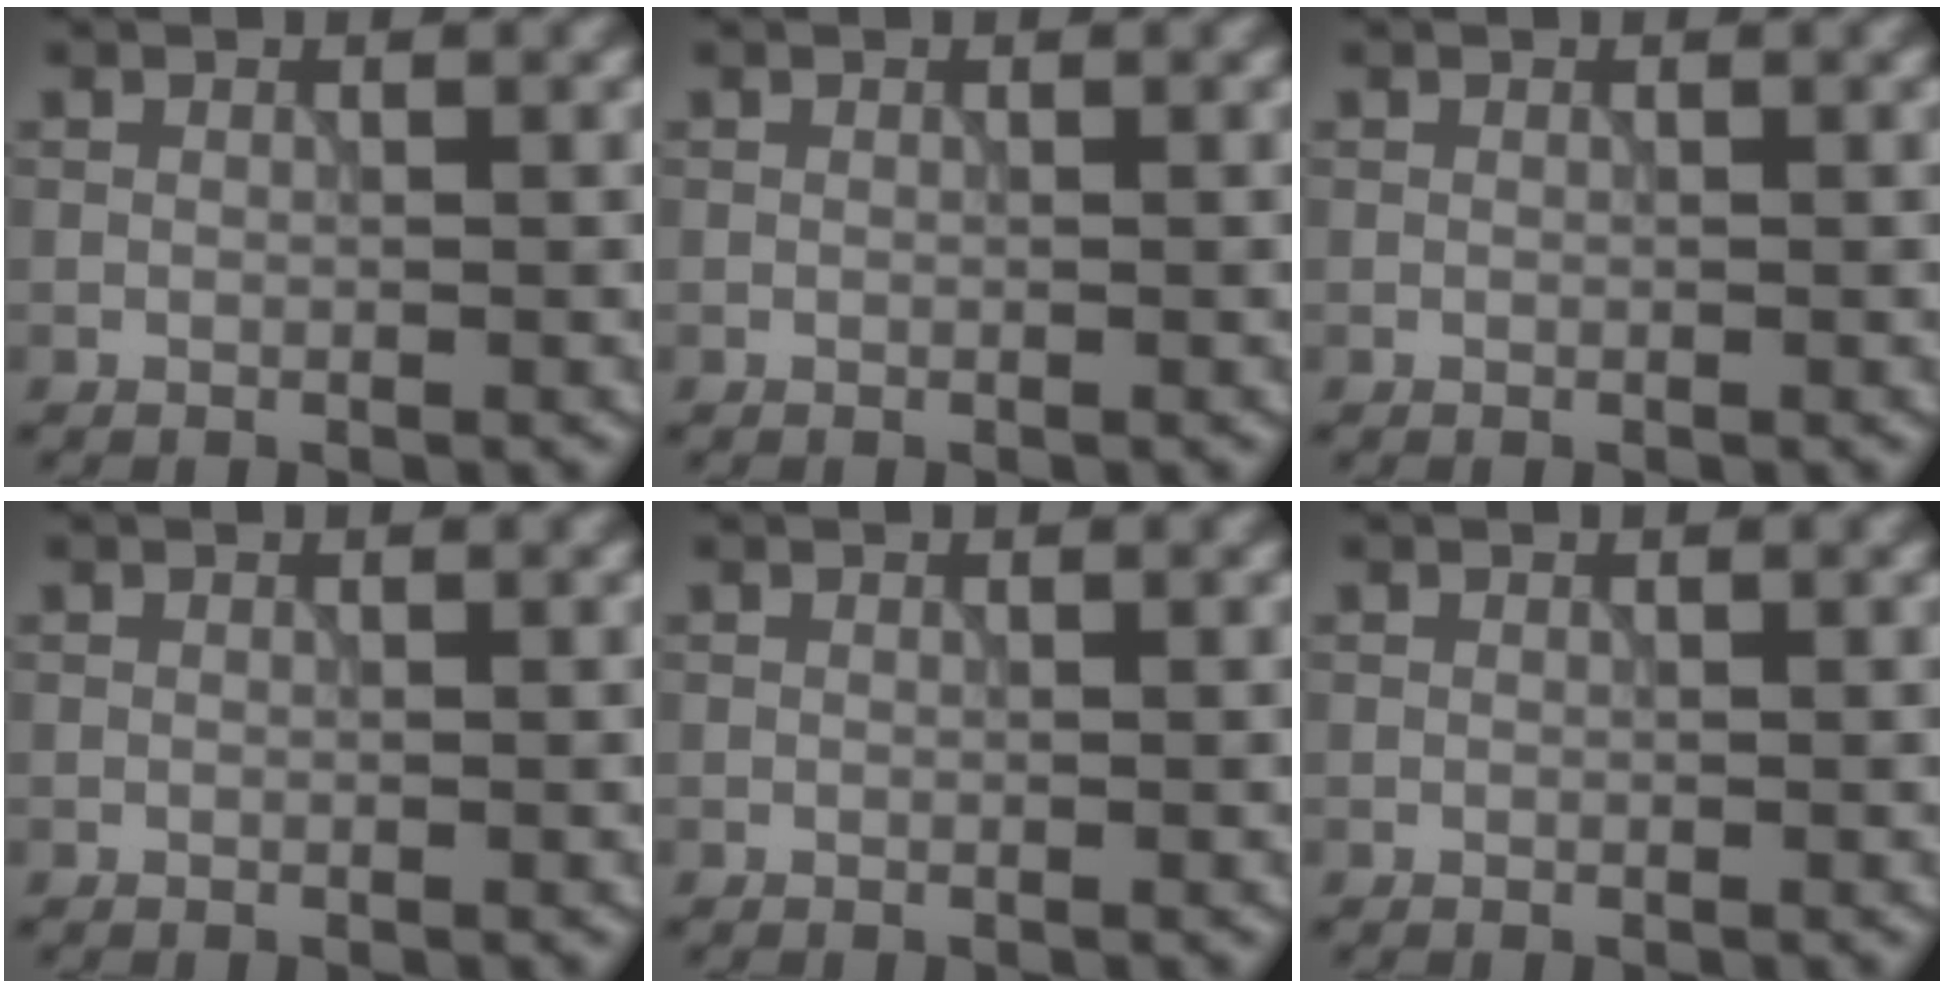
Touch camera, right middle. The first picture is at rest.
{"total": 0.0}
{"total": 0.0}
{"total": 0.0}
{"total": 0.0}
{"total": 0.0}